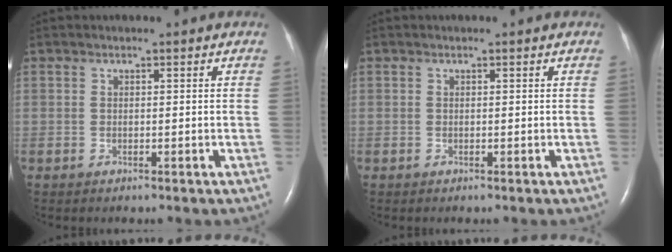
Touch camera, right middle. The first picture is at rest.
{"total": 0.0}